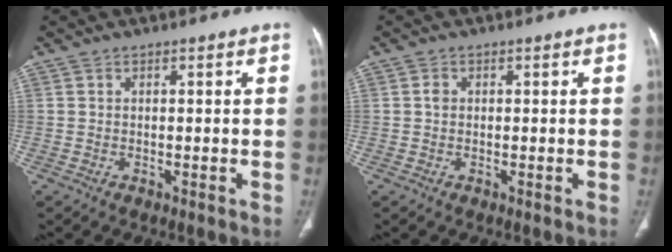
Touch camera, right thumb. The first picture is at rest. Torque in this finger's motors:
{"motor_torque": [0.29, 0.06, 0.38, -0.22, 0.04]}